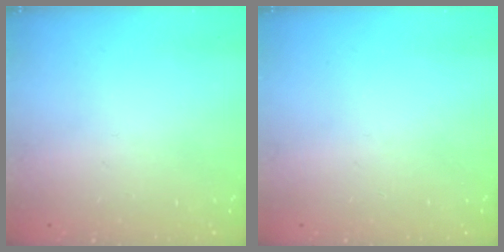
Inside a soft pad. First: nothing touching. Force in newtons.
{"total": 0.0}